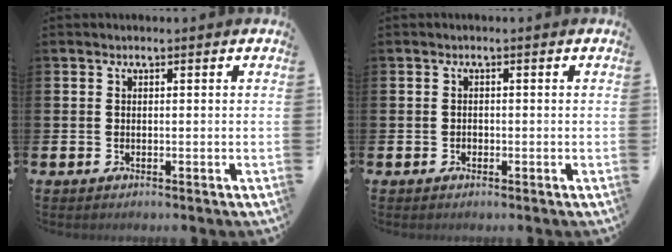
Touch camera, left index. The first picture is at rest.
{"total": 0.6, "force": [-0.2, 0.6, 0.2], "torque": [-0.010, 0.006, -0.005]}